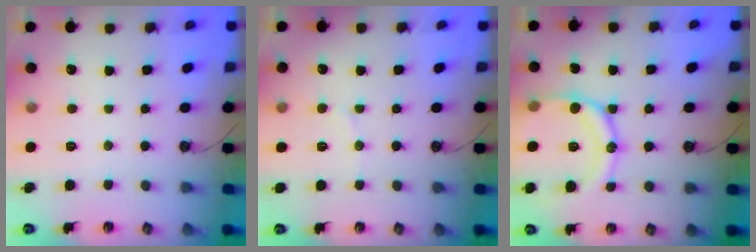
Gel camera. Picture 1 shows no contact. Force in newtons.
{"total": 4.4, "press": 4.2, "slide": 1.0}
{"total": 14.2, "press": 14.2, "slide": 0.7}